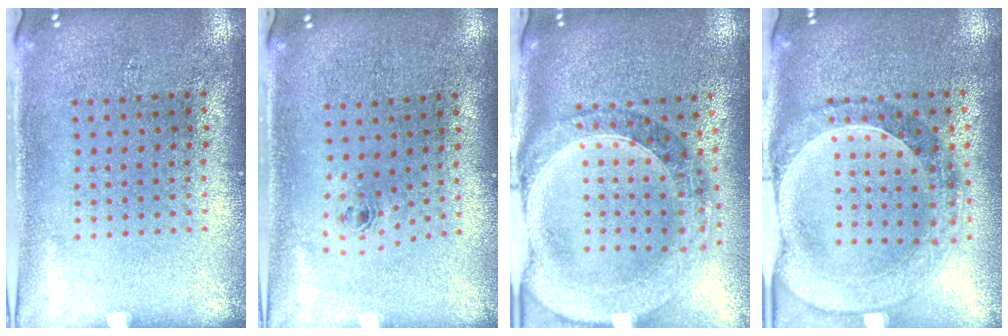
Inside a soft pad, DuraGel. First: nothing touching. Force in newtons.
{"total": 0.7, "press": 0.3, "slide": 0.6}
{"total": 1.8, "press": 1.7, "slide": 0.5}
{"total": 1.5, "press": 1.5, "slide": 0.3}